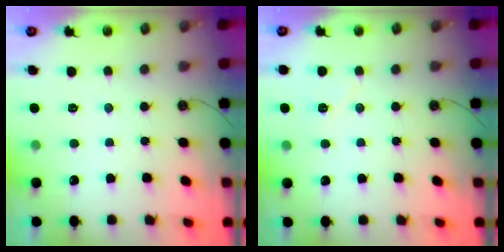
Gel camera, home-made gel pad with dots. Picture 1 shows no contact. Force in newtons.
{"total": 5.8, "press": 5.2, "slide": 2.5}